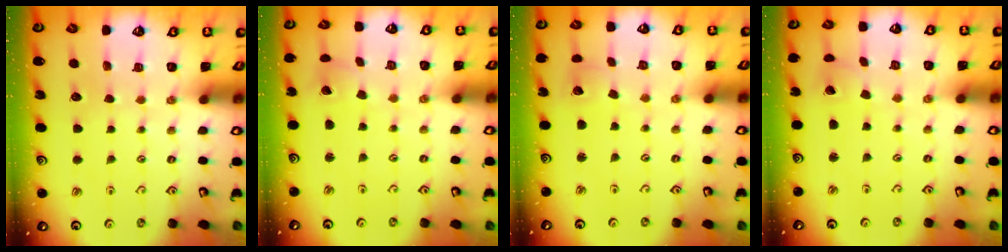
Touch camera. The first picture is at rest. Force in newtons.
{"total": 2.3, "press": 2.3, "slide": 0.2}
{"total": 1.8, "press": 1.7, "slide": 0.3}
{"total": 2.1, "press": 2.1, "slide": 0.1}